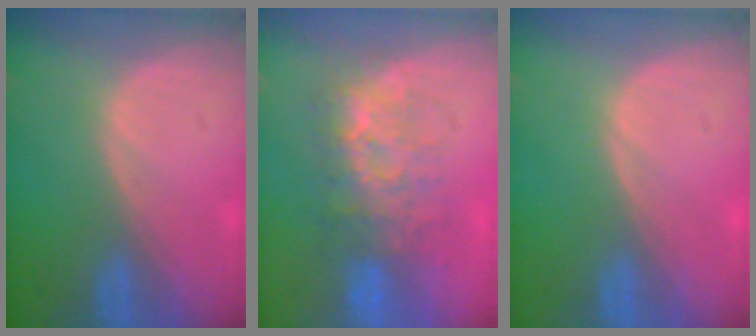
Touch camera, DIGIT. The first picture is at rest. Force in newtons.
{"total": 8.1, "press": 7.8, "slide": 1.9}
{"total": 0.0}